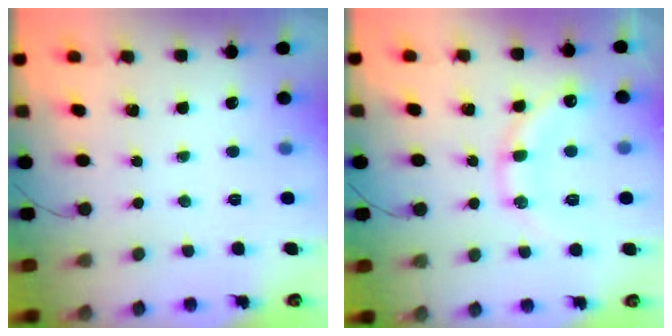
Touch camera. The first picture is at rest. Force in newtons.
{"total": 14.9, "press": 14.8, "slide": 1.5}